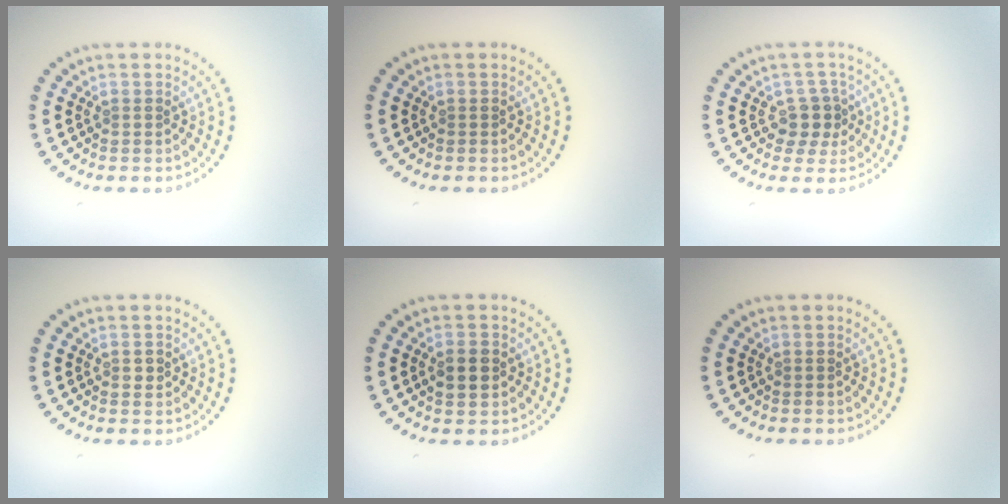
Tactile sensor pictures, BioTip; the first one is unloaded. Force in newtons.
{"total": 0.0}
{"total": 2.3, "press": 1.9, "slide": 1.3}
{"total": 0.8, "press": 0.8, "slide": 0.1}
{"total": 2.4, "press": 2.4, "slide": 0.2}
{"total": 0.0}